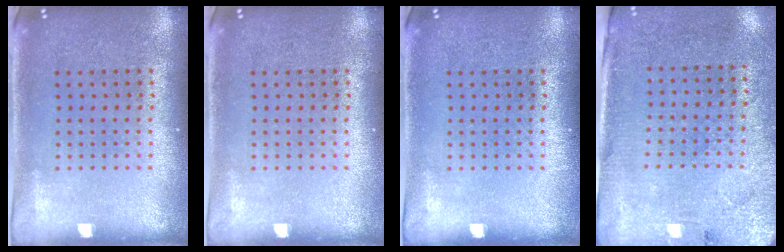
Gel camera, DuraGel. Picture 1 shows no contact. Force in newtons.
{"total": 0.0}
{"total": 0.0}
{"total": 2.8, "press": 2.4, "slide": 1.3}